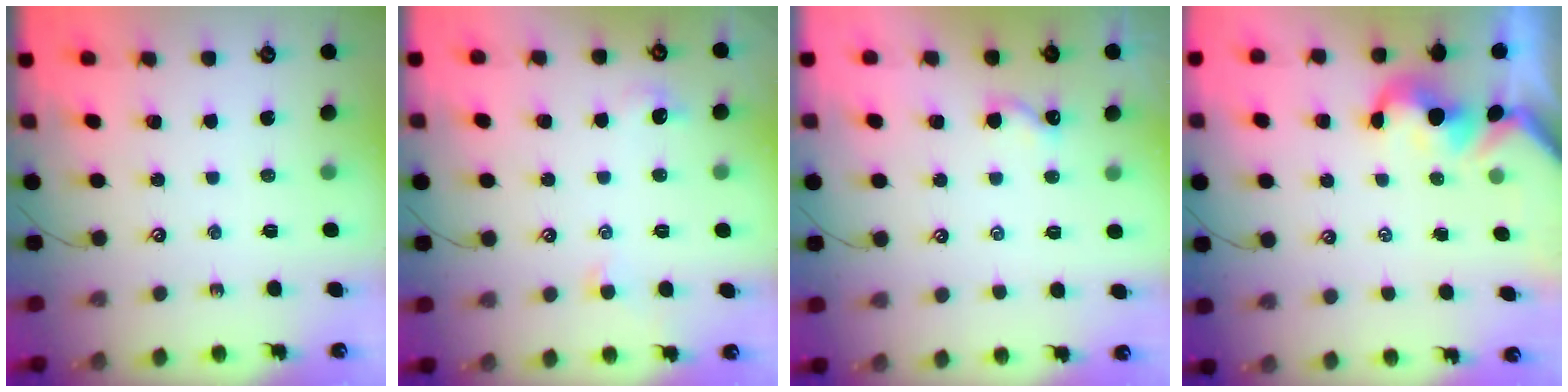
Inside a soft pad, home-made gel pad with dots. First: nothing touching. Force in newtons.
{"total": 0.7, "press": 0.1, "slide": 0.7}
{"total": 3.6, "press": 3.6, "slide": 0.2}
{"total": 0.8, "press": 0.6, "slide": 0.4}